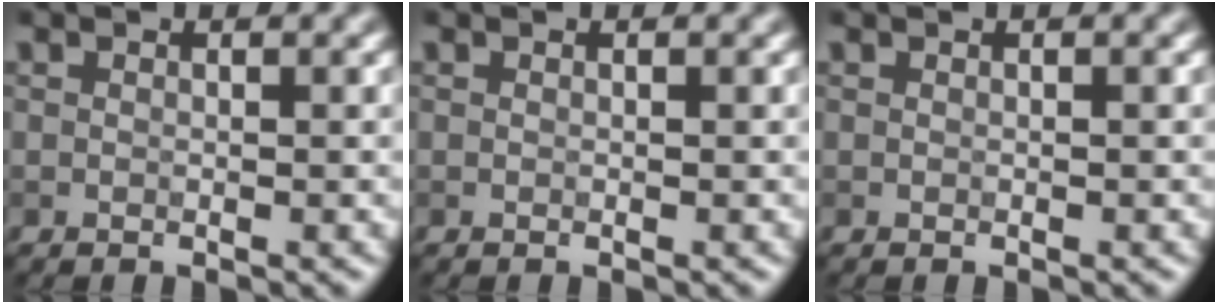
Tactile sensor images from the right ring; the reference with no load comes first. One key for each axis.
{"total": 0.0}
{"total": 0.0}